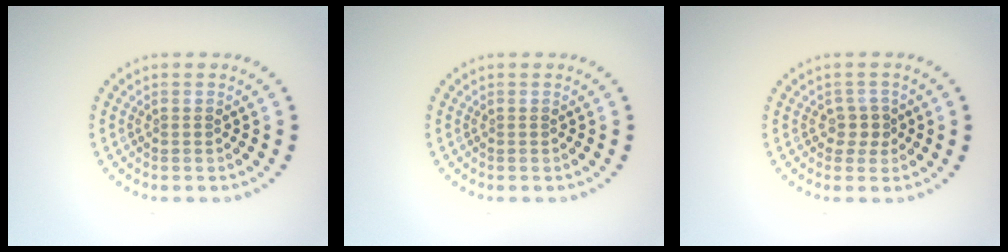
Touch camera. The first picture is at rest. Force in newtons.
{"total": 0.0}
{"total": 1.8, "press": 1.4, "slide": 1.0}